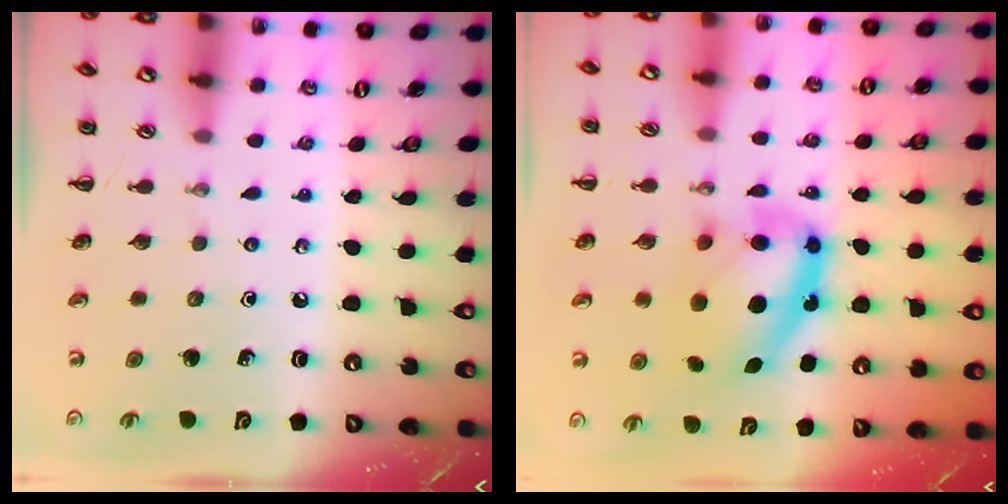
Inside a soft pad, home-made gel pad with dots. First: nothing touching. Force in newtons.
{"total": 11.8, "press": 11.4, "slide": 2.9}